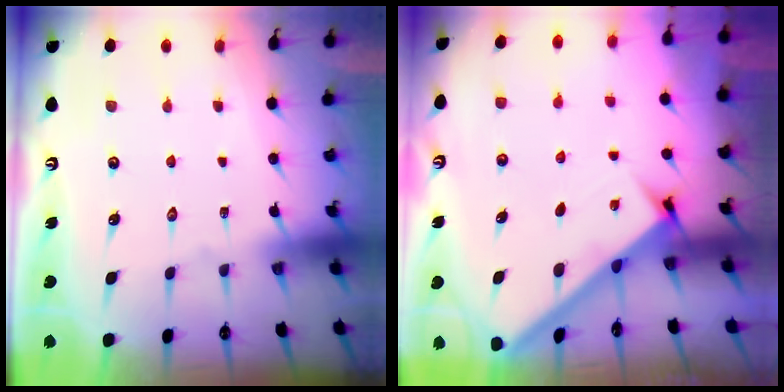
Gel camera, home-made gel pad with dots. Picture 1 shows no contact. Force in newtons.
{"total": 2.8, "press": 2.7, "slide": 0.4}